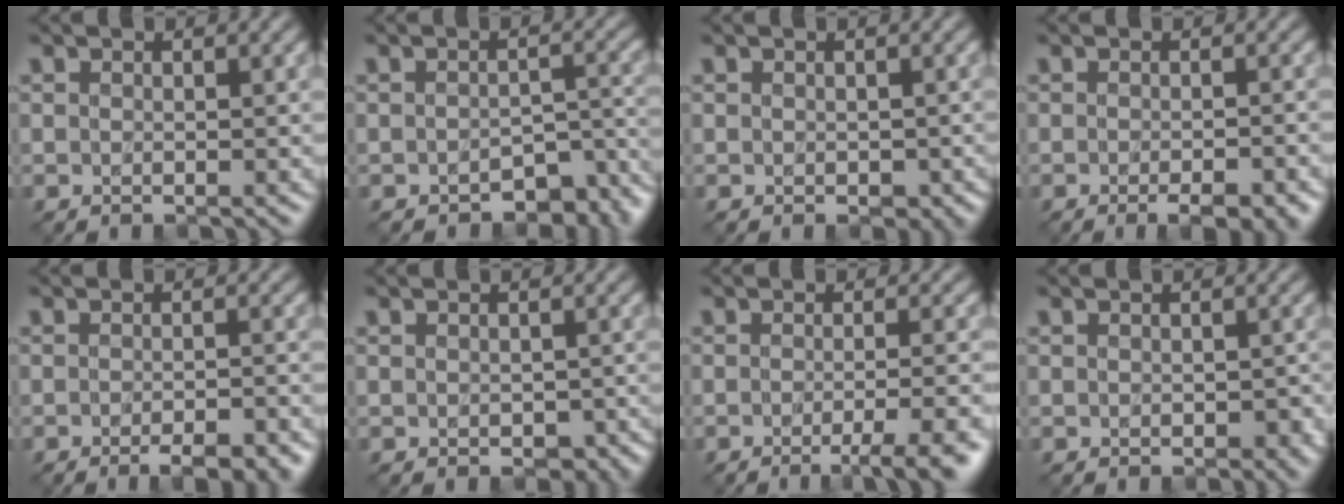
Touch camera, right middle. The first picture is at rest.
{"total": 4.9, "force": [-3.7, 2.2, 2.2], "torque": [-0.014, -0.009, -0.043]}
{"total": 1.4, "force": [-0.2, 1.0, 1.0], "torque": [-0.016, -0.006, 0.001]}
{"total": 4.4, "force": [-2.5, 1.5, 3.4], "torque": [-0.037, 0.003, -0.018]}
{"total": 5.4, "force": [-3.6, 1.9, 3.6], "torque": [-0.034, 0.003, -0.030]}
{"total": 2.0, "force": [-0.6, 1.4, 1.4], "torque": [-0.018, -0.010, -0.002]}
{"total": 4.8, "force": [-2.4, 1.0, 4.0], "torque": [-0.047, -0.002, -0.034]}
{"total": 1.5, "force": [-0.2, 1.0, 1.1], "torque": [-0.016, -0.005, 0.001]}